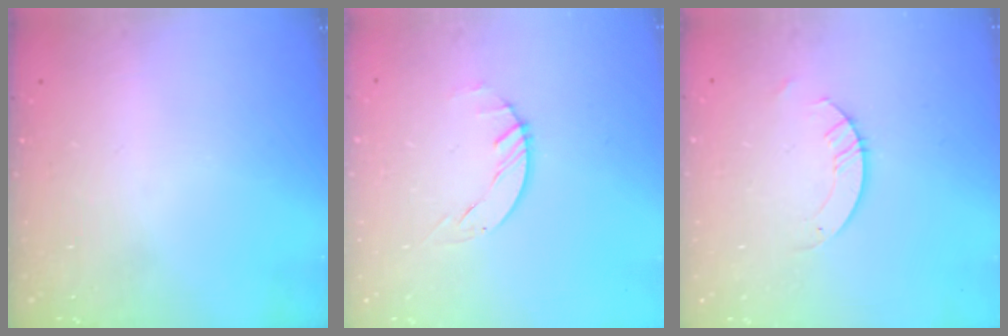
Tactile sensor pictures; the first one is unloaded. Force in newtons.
{"total": 1.5, "press": 1.4, "slide": 0.3}
{"total": 2.6, "press": 2.6, "slide": 0.2}